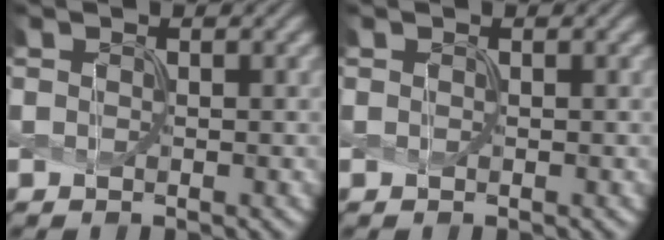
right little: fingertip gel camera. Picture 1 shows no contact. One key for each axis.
{"total": 0.0}